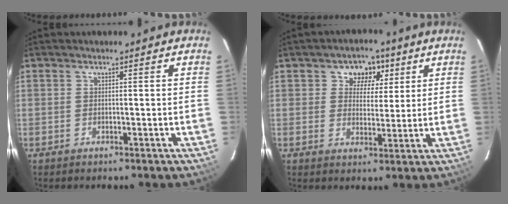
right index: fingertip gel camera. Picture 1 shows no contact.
{"total": 6.0, "force": [2.5, 5.1, 2.0], "torque": [-0.025, 0.005, 0.036]}